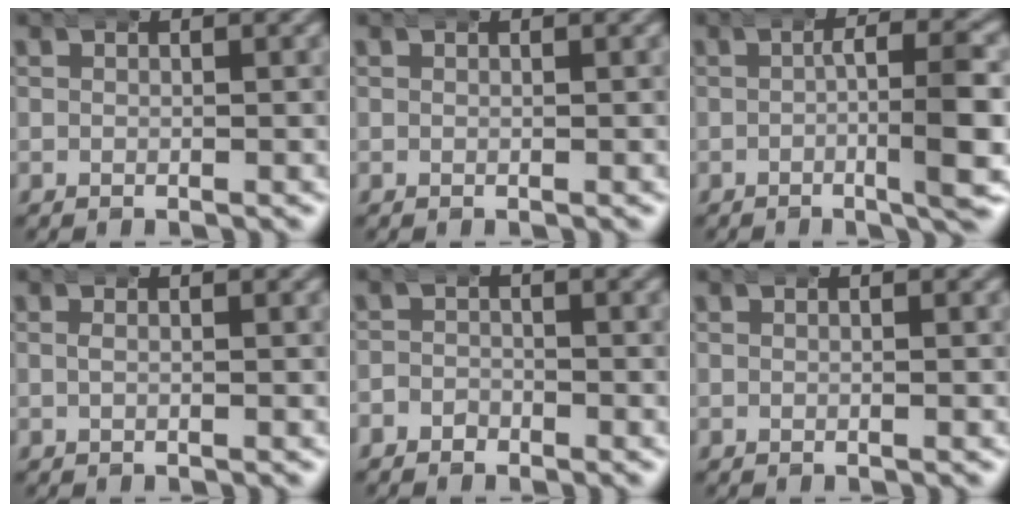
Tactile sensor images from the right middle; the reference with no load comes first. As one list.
[{"total": 0.0}, {"total": 5.5, "force": [-1.0, 0.8, 5.3], "torque": [-0.074, 0.008, -0.024]}, {"total": 0.7, "force": [-0.1, 0.1, 0.6], "torque": [-0.010, 0.003, -0.003]}, {"total": 2.2, "force": [-1.6, 1.5, 0.0], "torque": [-0.004, -0.007, -0.033]}, {"total": 0.0}]